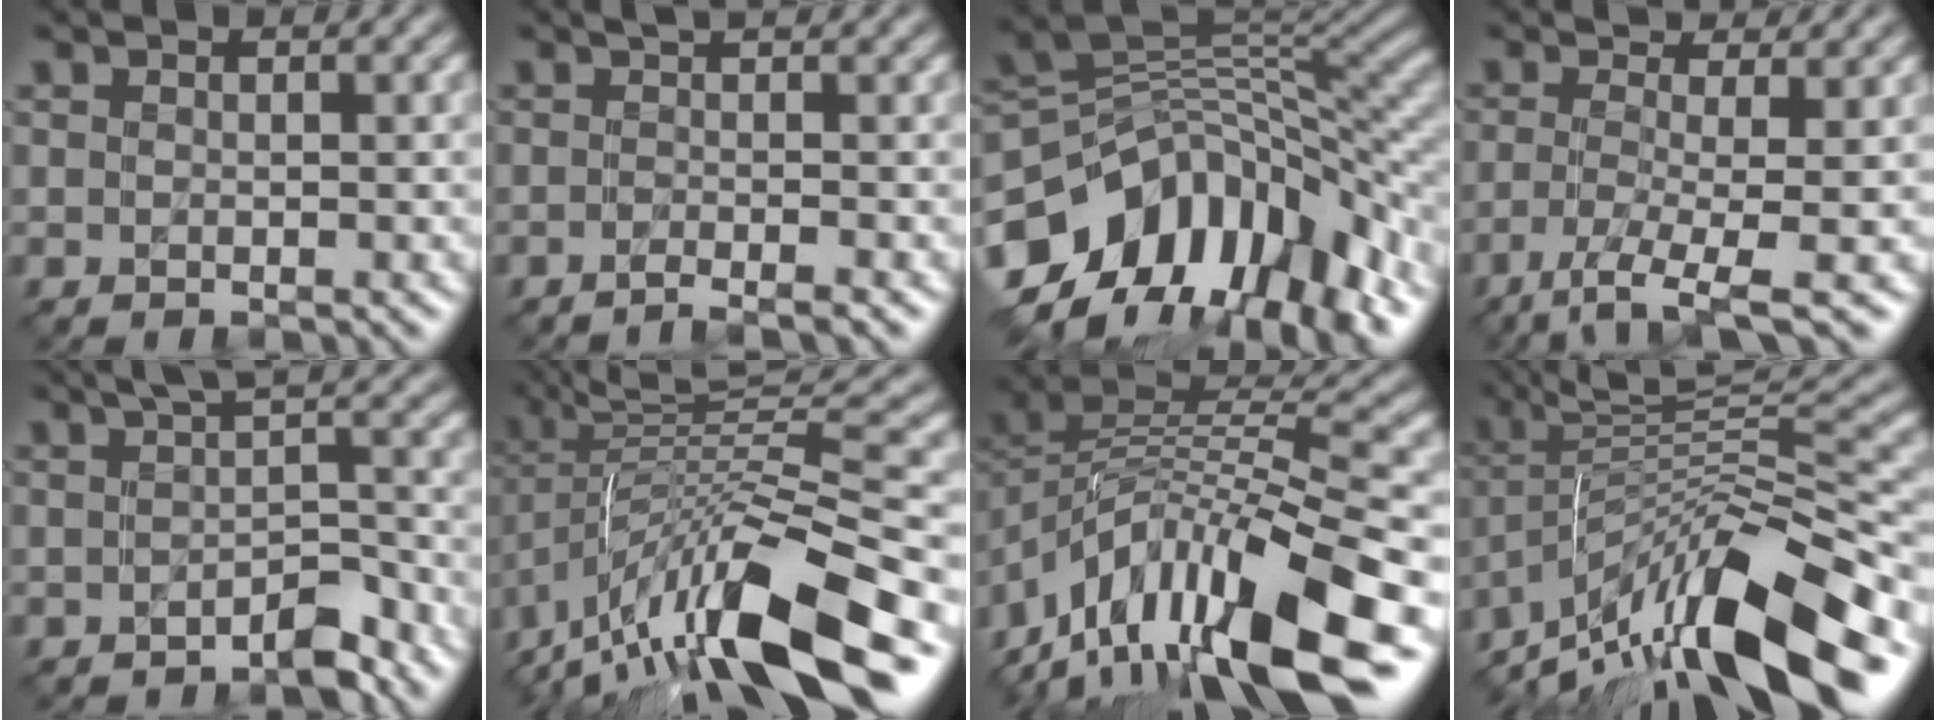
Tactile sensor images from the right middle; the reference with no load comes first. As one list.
[{"total": 2.9, "force": [-0.9, 0.8, 2.7], "torque": [-0.021, -0.005, -0.026]}, {"total": 13.6, "force": [-5.4, 8.2, 9.4], "torque": [-0.184, 0.005, -0.092]}, {"total": 5.6, "force": [-1.9, 1.2, 5.1], "torque": [-0.088, 0.000, -0.046]}, {"total": 3.0, "force": [-1.2, 0.8, 2.7], "torque": [-0.031, 0.005, -0.018]}, {"total": 13.2, "force": [-5.1, 3.8, 11.5], "torque": [-0.218, 0.019, -0.083]}, {"total": 13.9, "force": [-7.7, 4.9, 10.4], "torque": [-0.188, 0.019, -0.135]}, {"total": 12.3, "force": [-7.3, 2.9, 9.5], "torque": [-0.158, 0.031, -0.126]}]